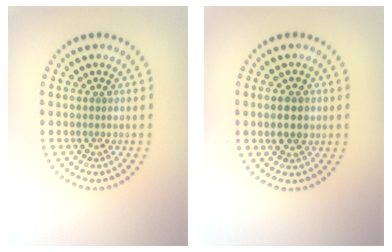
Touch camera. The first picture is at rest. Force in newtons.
{"total": 3.0, "press": 3.0, "slide": 0.2}